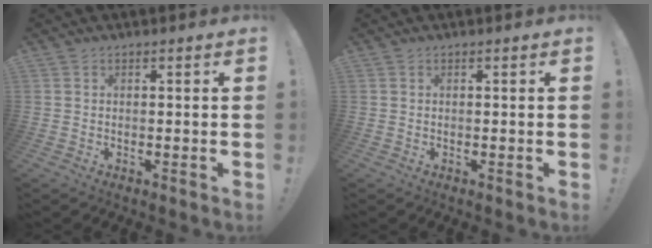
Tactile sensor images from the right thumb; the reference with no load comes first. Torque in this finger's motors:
{"motor_torque": [0.00, 0.00, 0.00, 0.00, 0.00]}